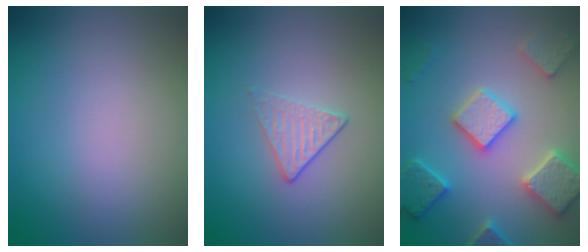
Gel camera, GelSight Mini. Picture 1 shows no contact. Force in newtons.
{"total": 1.4, "press": 1.1, "slide": 0.9}
{"total": 5.8, "press": 5.6, "slide": 1.2}